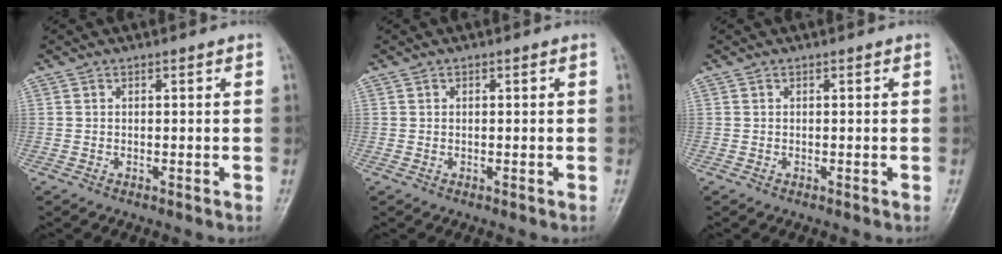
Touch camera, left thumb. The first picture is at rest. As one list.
[{"total": 0.0}, {"total": 0.0}]